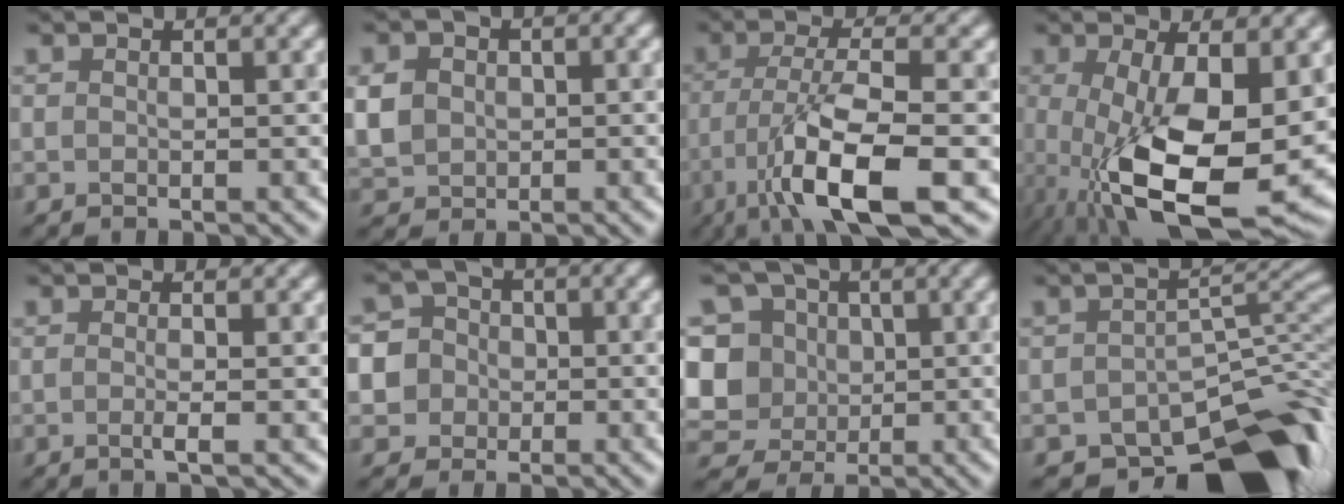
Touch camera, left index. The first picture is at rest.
{"total": 3.8, "force": [0.2, 3.1, 2.1], "torque": [-0.049, 0.004, 0.003]}
{"total": 8.9, "force": [-3.7, 2.1, 7.9], "torque": [-0.138, -0.002, -0.072]}
{"total": 12.4, "force": [-2.2, 4.7, 11.2], "torque": [-0.206, -0.039, -0.021]}
{"total": 1.6, "force": [-0.2, 0.3, 1.6], "torque": [-0.025, -0.004, -0.009]}
{"total": 7.8, "force": [-1.2, 7.4, 2.1], "torque": [-0.045, 0.016, -0.051]}
{"total": 12.3, "force": [2.2, 10.9, 5.2], "torque": [-0.133, 0.030, 0.020]}
{"total": 12.2, "force": [-8.1, 5.7, 7.2], "torque": [-0.088, -0.014, -0.125]}